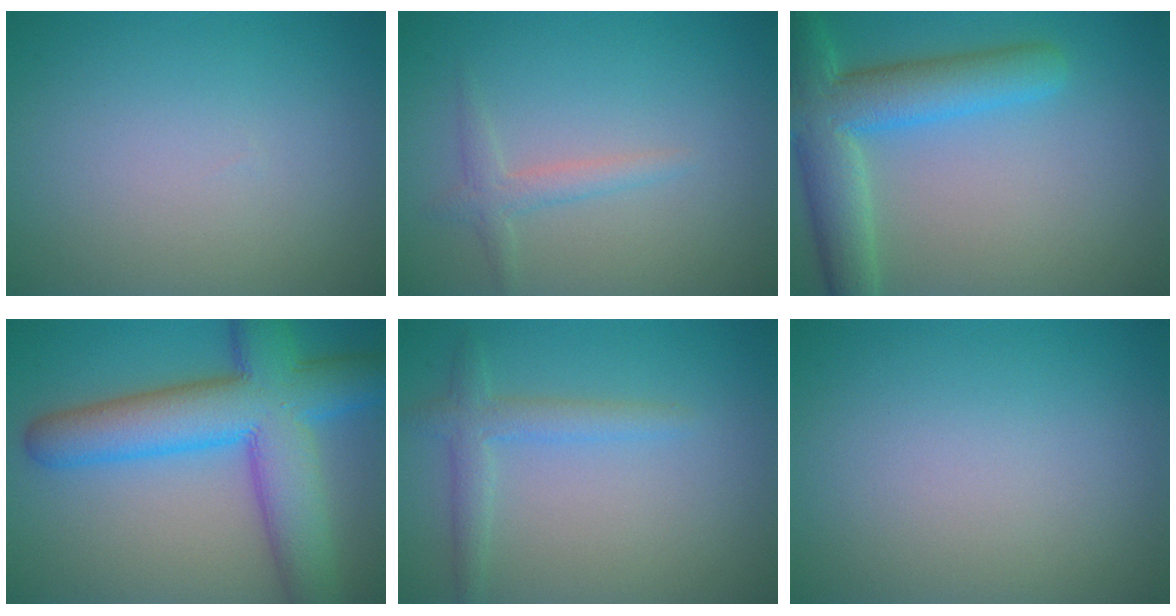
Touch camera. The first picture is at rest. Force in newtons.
{"total": 1.6, "press": 1.6, "slide": 0.1}
{"total": 7.3, "press": 7.2, "slide": 0.5}
{"total": 10.9, "press": 10.9, "slide": 0.6}
{"total": 2.4, "press": 2.4, "slide": 0.1}
{"total": 0.0}